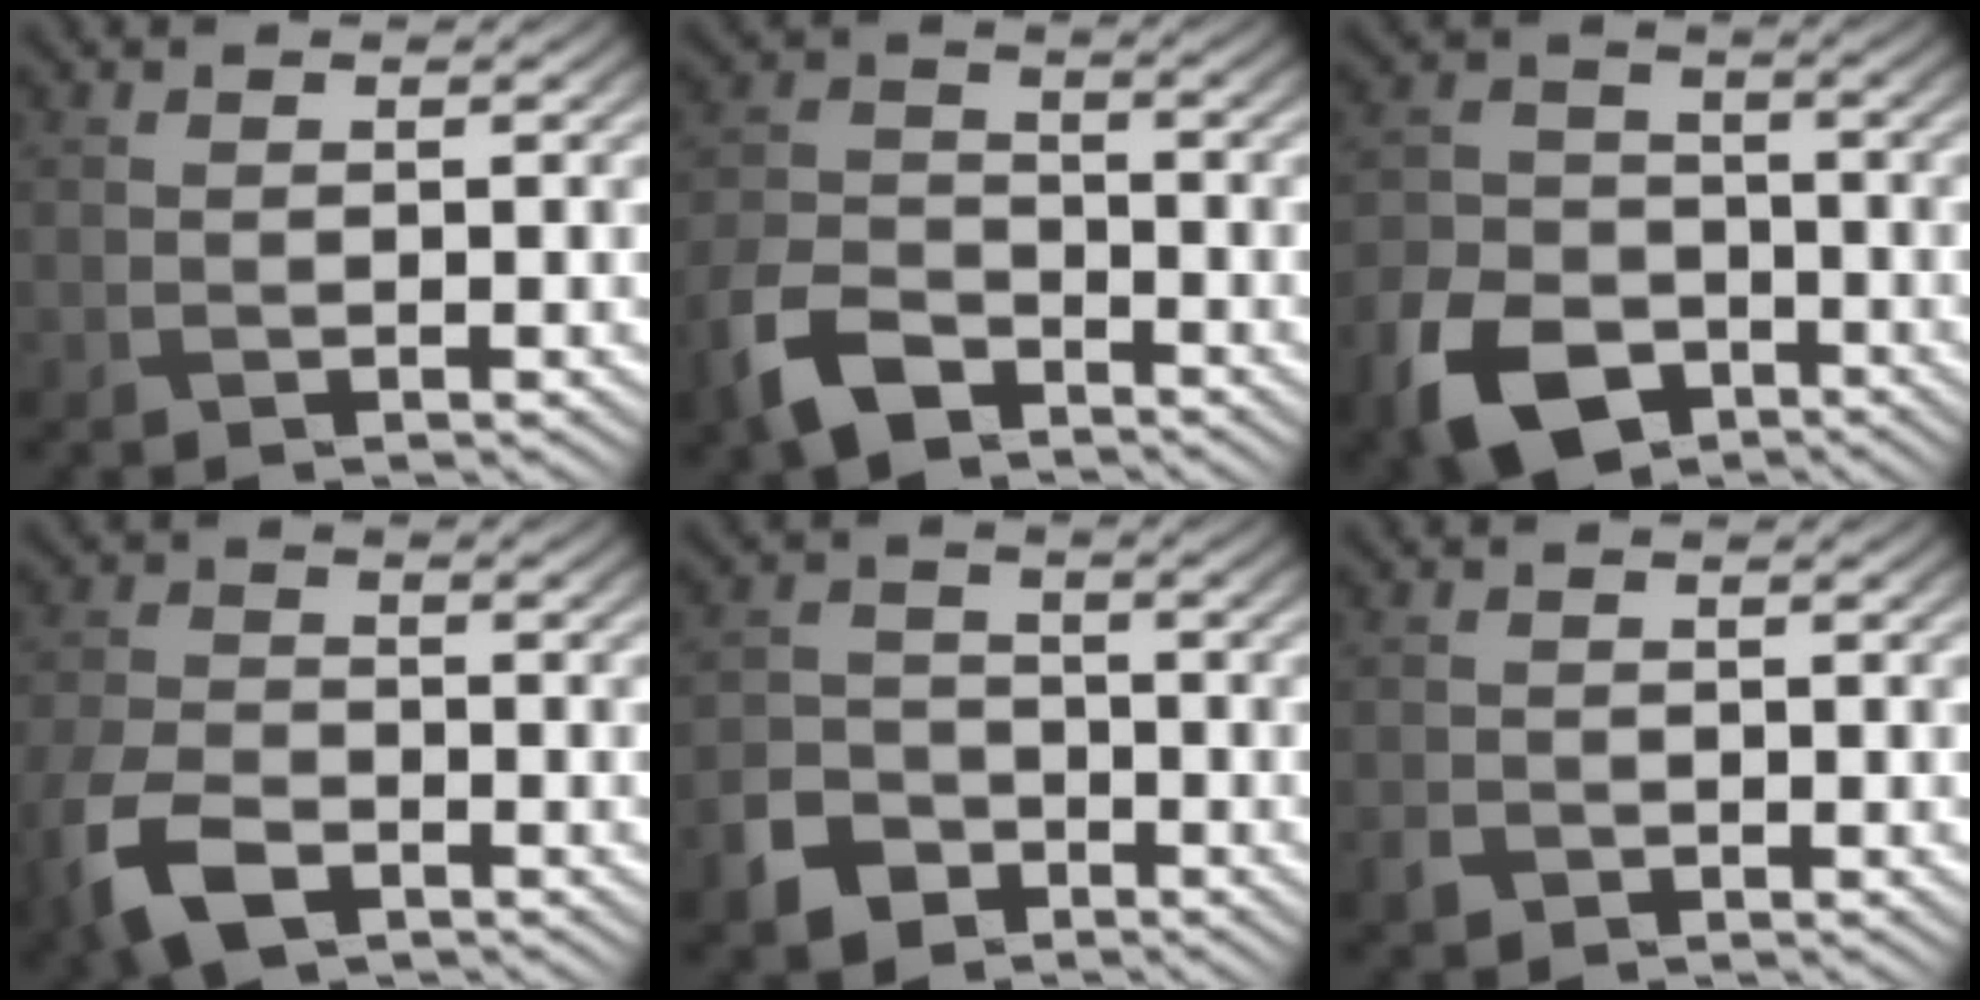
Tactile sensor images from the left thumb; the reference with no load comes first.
{"total": 8.3, "force": [-5.6, 4.4, 4.3], "torque": [-0.106, -0.012, -0.125]}
{"total": 10.9, "force": [-6.4, 6.9, 5.6], "torque": [-0.135, -0.025, -0.131]}
{"total": 8.5, "force": [-4.6, 4.8, 5.2], "torque": [-0.136, -0.025, -0.091]}
{"total": 6.3, "force": [-3.9, 4.3, 2.5], "torque": [-0.062, -0.008, -0.085]}
{"total": 1.6, "force": [-0.9, 1.2, 0.5], "torque": [-0.012, -0.005, -0.021]}